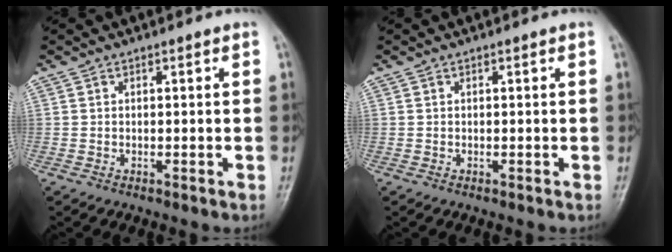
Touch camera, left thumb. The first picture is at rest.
{"total": 0.0}